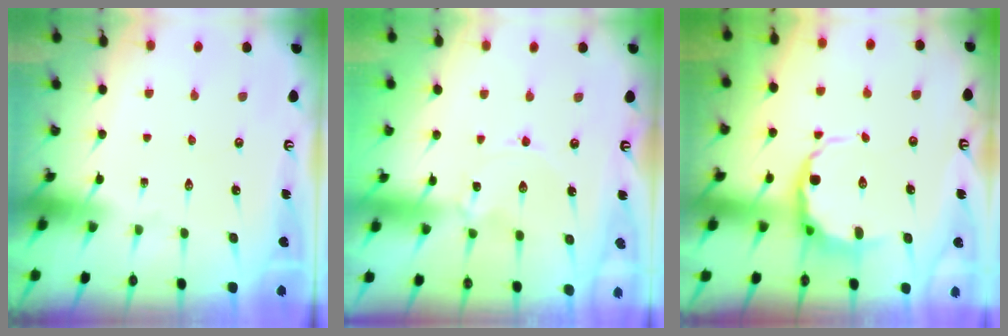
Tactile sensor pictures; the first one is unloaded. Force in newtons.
{"total": 1.4, "press": 1.4, "slide": 0.1}
{"total": 8.9, "press": 8.4, "slide": 2.8}